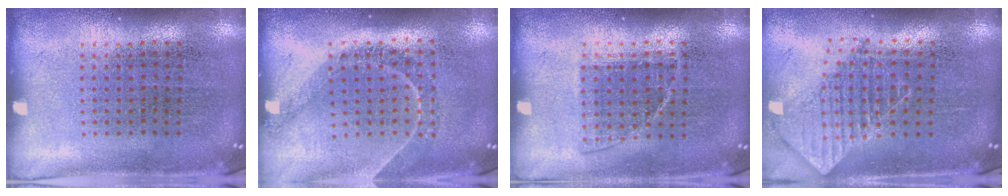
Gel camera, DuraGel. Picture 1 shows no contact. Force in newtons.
{"total": 1.3, "press": 1.1, "slide": 0.7}
{"total": 0.8, "press": 0.7, "slide": 0.4}
{"total": 1.9, "press": 1.5, "slide": 1.2}